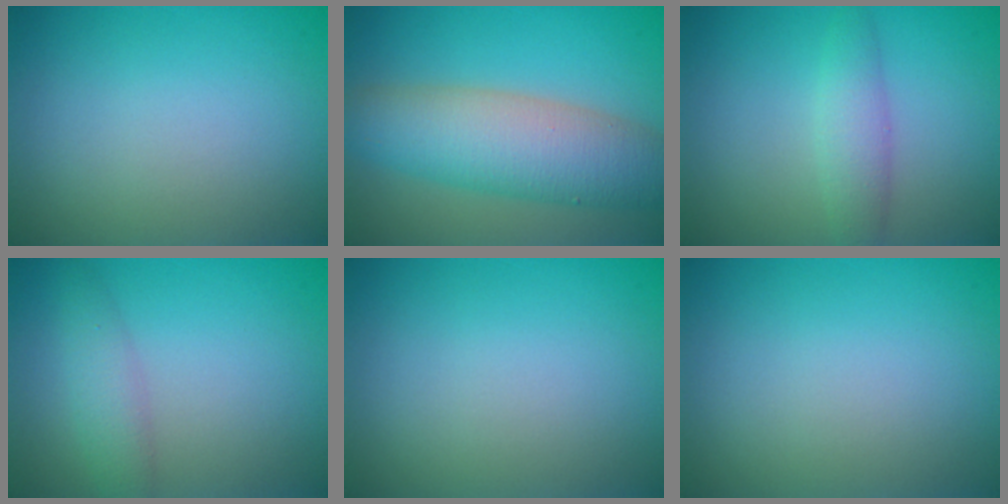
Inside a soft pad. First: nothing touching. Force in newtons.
{"total": 8.4, "press": 8.4, "slide": 0.3}
{"total": 2.7, "press": 2.7, "slide": 0.1}
{"total": 2.5, "press": 2.5, "slide": 0.0}
{"total": 0.0}
{"total": 0.0}